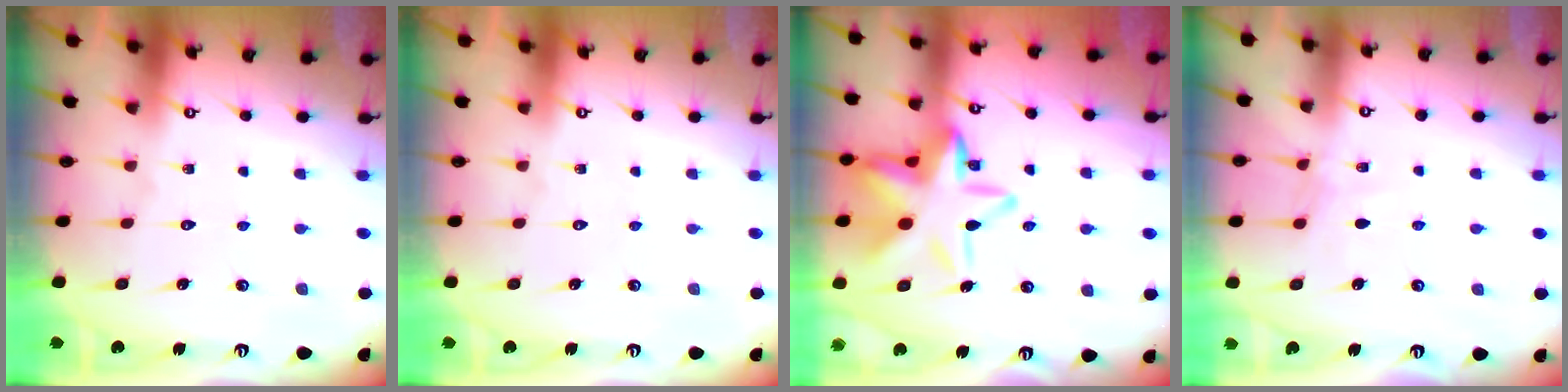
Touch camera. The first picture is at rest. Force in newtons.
{"total": 0.0}
{"total": 17.1, "press": 17.0, "slide": 2.2}
{"total": 4.9, "press": 4.8, "slide": 0.5}